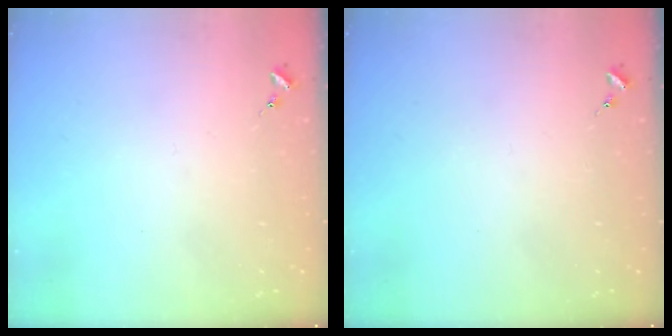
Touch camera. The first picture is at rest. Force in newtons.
{"total": 0.0}